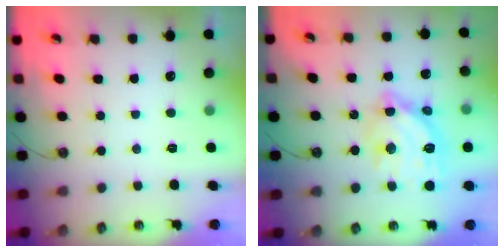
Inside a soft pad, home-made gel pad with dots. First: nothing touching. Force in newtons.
{"total": 15.2, "press": 15.1, "slide": 1.5}